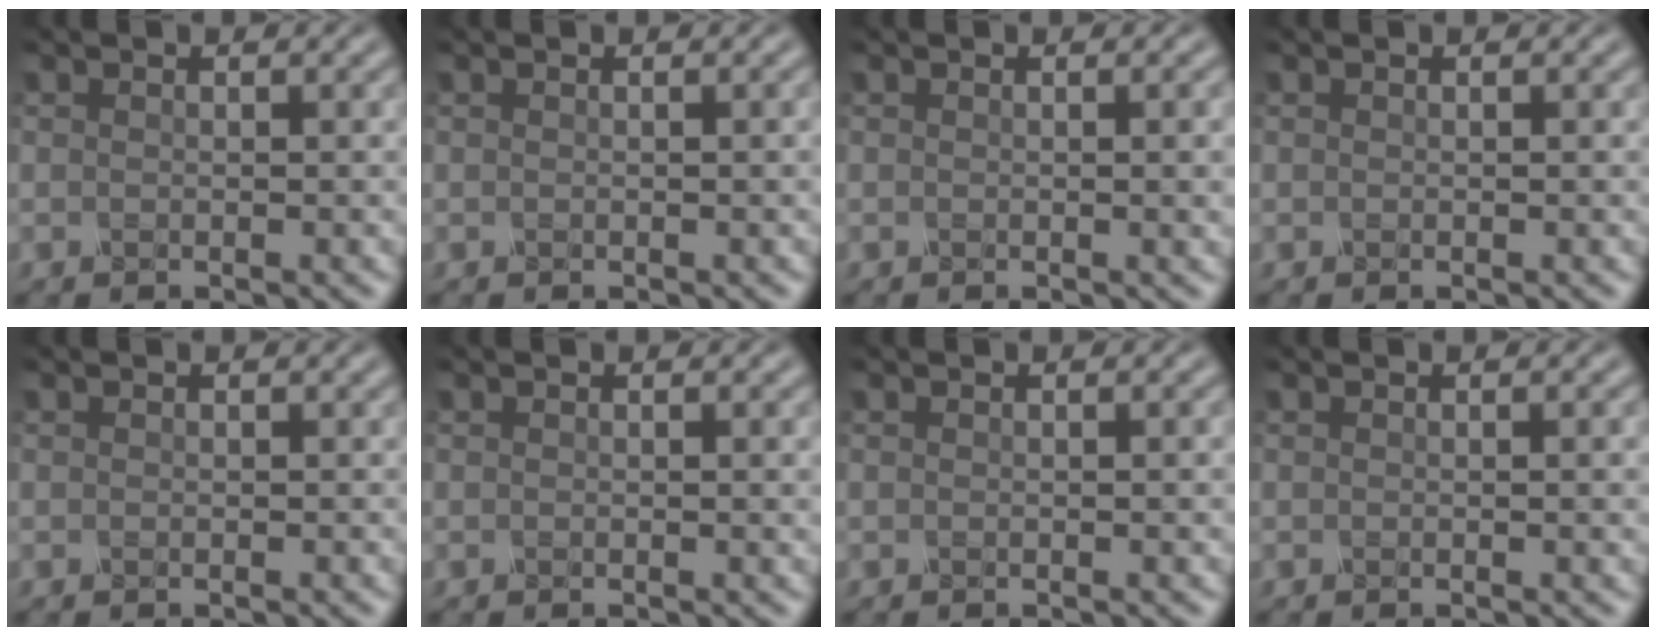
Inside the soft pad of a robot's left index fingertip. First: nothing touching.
{"total": 0.6, "force": [0.0, 0.2, 0.6], "torque": [-0.003, 0.003, -0.002]}
{"total": 2.3, "force": [0.2, 0.8, 2.1], "torque": [-0.017, 0.003, -0.001]}
{"total": 0.0}
{"total": 0.0}
{"total": 1.0, "force": [0.1, 0.4, 0.9], "torque": [-0.007, 0.002, 0.000]}
{"total": 0.9, "force": [0.0, 0.3, 0.9], "torque": [-0.006, 0.003, -0.002]}
{"total": 1.5, "force": [0.1, 0.5, 1.4], "torque": [-0.012, 0.003, -0.002]}